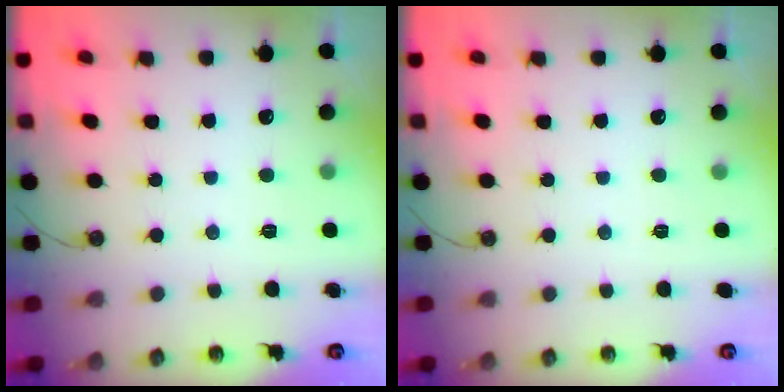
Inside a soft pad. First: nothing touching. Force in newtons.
{"total": 0.0}